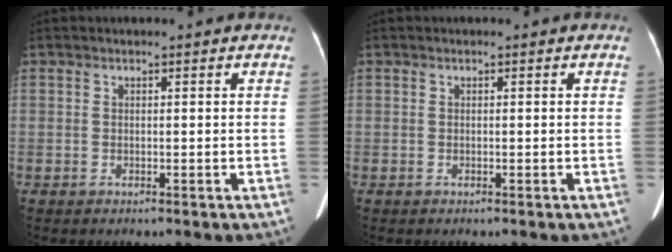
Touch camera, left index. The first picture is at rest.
{"total": 0.0}